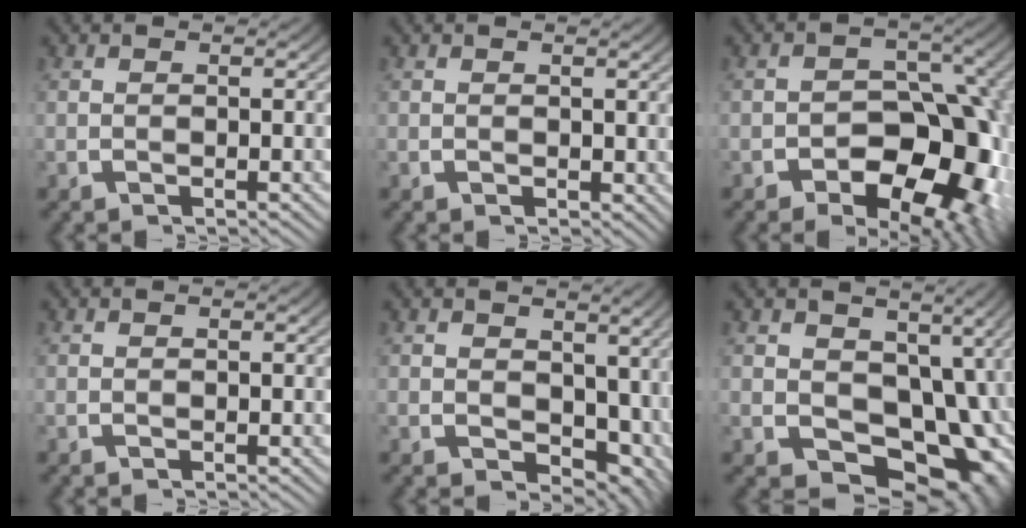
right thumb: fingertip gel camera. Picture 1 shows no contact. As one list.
[{"total": 0.6, "force": [0.2, 0.6, 0.1], "torque": [0.005, -0.003, 0.008]}, {"total": 13.8, "force": [-2.9, 9.6, 9.4], "torque": [-0.139, -0.059, -0.027]}, {"total": 0.0}, {"total": 6.0, "force": [0.9, 4.7, 3.6], "torque": [-0.052, -0.027, 0.025]}, {"total": 12.4, "force": [-1.9, 9.4, 8.0], "torque": [-0.142, -0.073, -0.001]}]